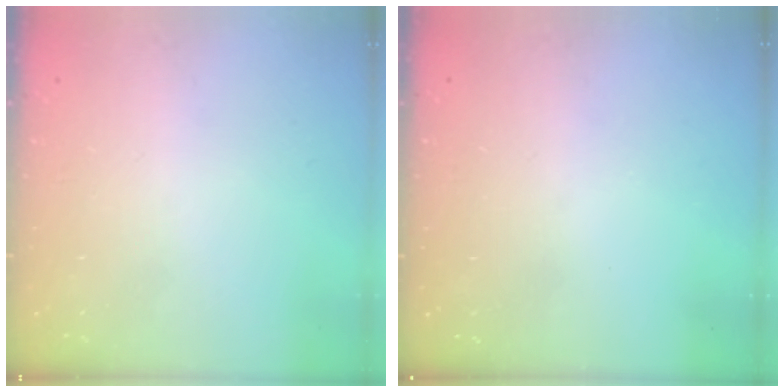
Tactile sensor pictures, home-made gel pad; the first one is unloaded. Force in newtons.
{"total": 3.1, "press": 2.9, "slide": 1.0}